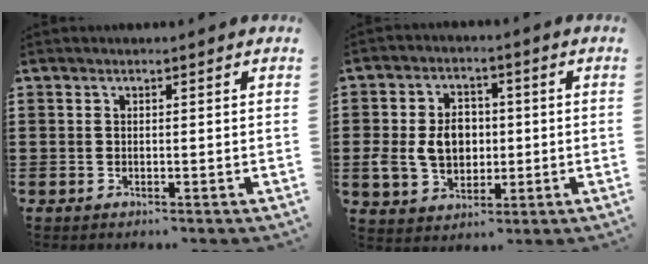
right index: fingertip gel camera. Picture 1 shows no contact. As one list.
[{"total": 7.8, "force": [-0.2, 6.0, 5.0], "torque": [-0.118, 0.008, -0.009]}]